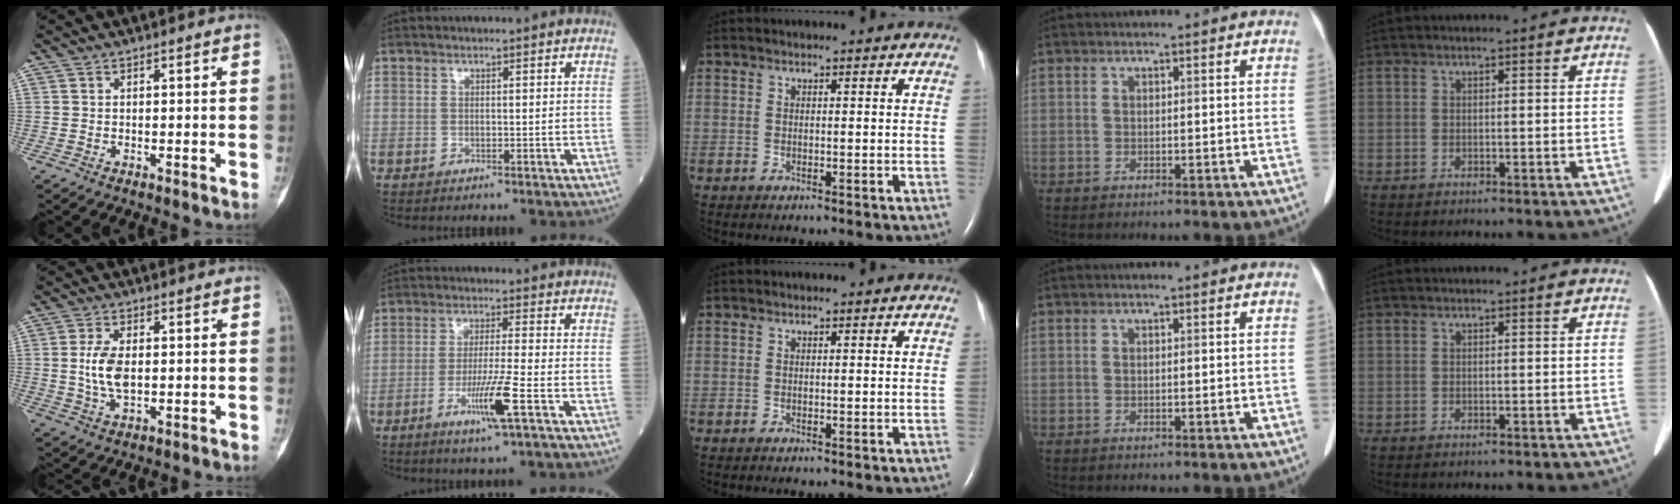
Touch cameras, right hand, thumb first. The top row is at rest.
{"thumb": {"total": 7.0, "force": [0.2, 3.8, 5.9], "torque": [-0.122, -0.004, 0.006]}, "index": {"total": 7.3, "force": [-3.1, -0.7, 6.6], "torque": [-0.127, -0.015, -0.057]}}